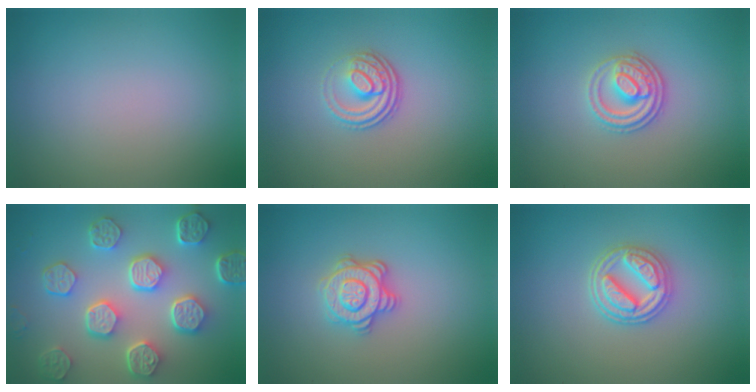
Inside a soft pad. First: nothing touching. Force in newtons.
{"total": 3.5, "press": 2.6, "slide": 2.4}
{"total": 3.3, "press": 2.9, "slide": 1.6}
{"total": 8.0, "press": 6.1, "slide": 5.2}
{"total": 3.6, "press": 3.1, "slide": 1.9}
{"total": 3.9, "press": 3.4, "slide": 2.0}